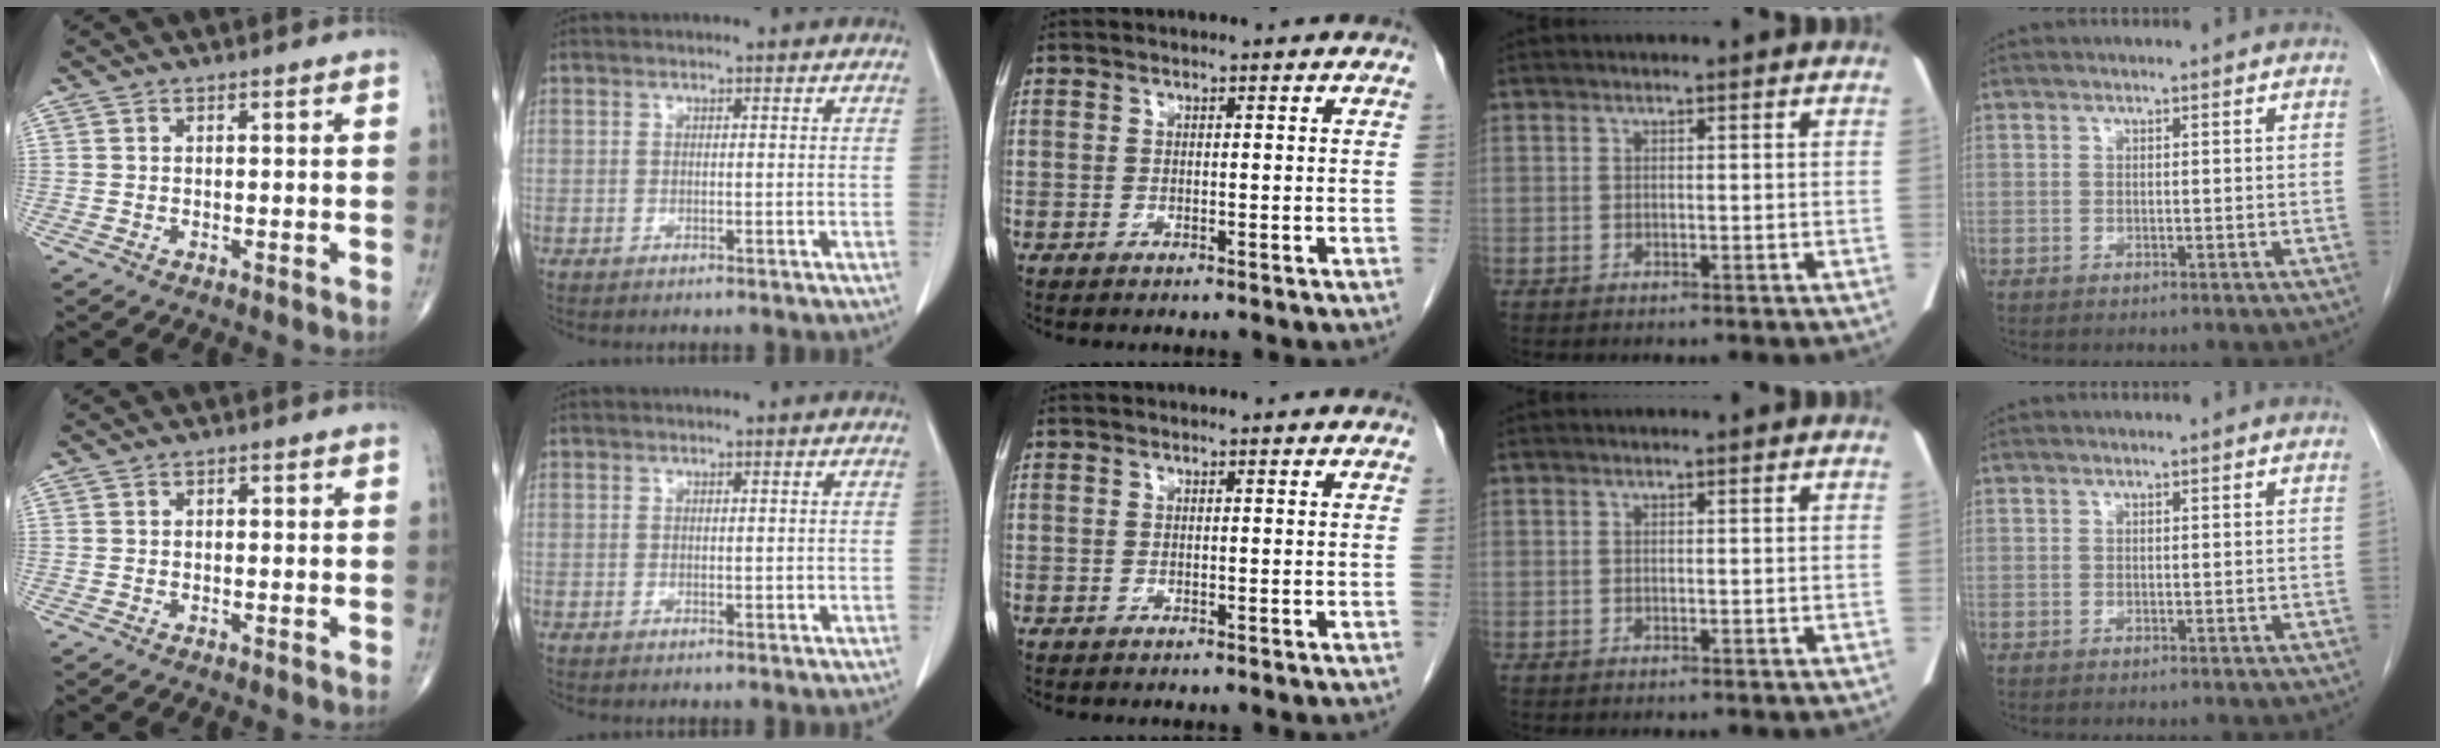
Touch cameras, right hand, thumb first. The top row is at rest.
{"thumb": {"total": 0.8, "force": [0.2, 0.4, 0.6], "torque": [-0.010, 0.002, 0.002]}, "index": {"total": 1.0, "force": [0.0, 0.5, 0.9], "torque": [-0.013, -0.003, 0.004]}}